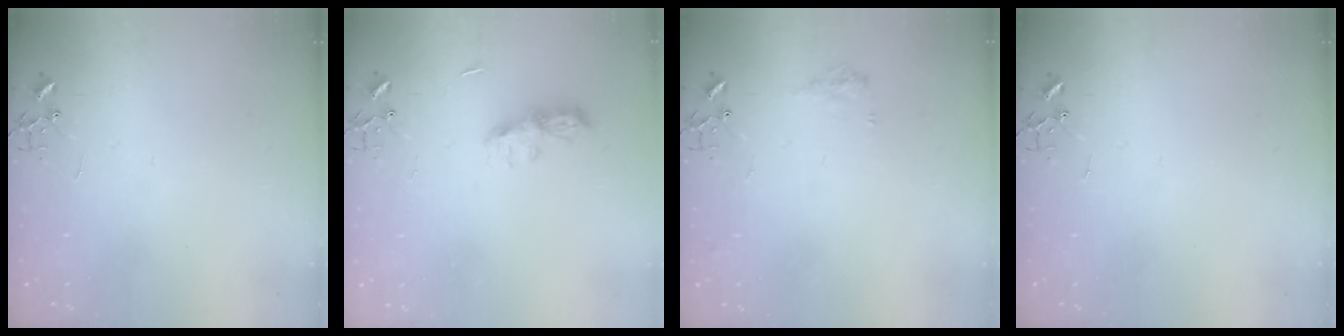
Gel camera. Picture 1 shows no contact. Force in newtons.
{"total": 7.8, "press": 7.8, "slide": 0.4}
{"total": 7.7, "press": 7.7, "slide": 0.3}
{"total": 0.0}